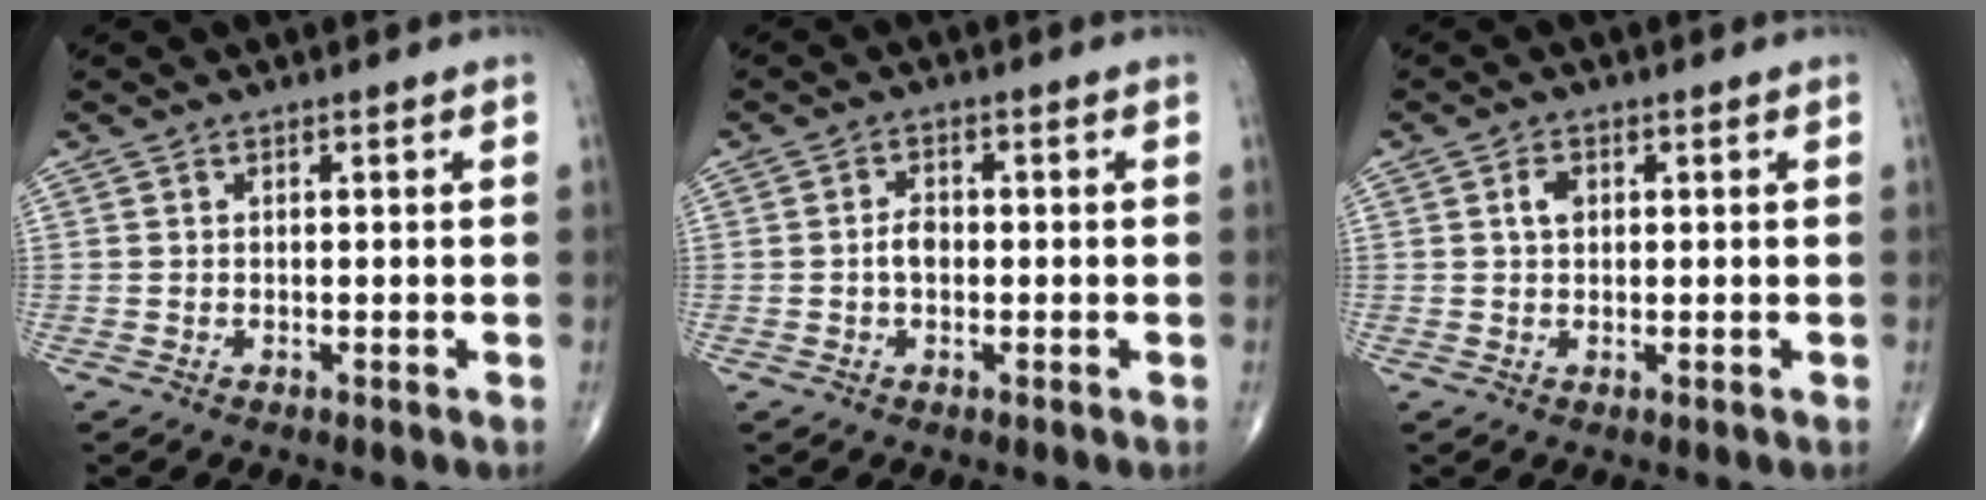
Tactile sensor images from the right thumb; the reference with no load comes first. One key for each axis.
{"total": 2.9, "fx": -0.4, "fy": 1.9, "fz": 2.1, "tx": -0.032, "ty": 0.007, "tz": -0.012}
{"total": 2.5, "fx": 0.6, "fy": 1.7, "fz": 1.8, "tx": -0.029, "ty": 0.004, "tz": 0.010}